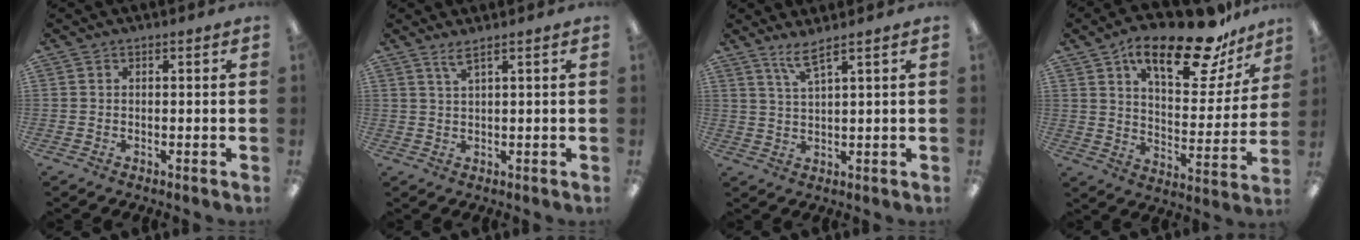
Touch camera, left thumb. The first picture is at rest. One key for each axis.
{"total": 2.6, "fx": 2.0, "fy": 0.0, "fz": 1.7, "tx": -0.040, "ty": -0.001, "tz": 0.035}
{"total": 4.4, "fx": 3.4, "fy": 0.1, "fz": 2.8, "tx": -0.065, "ty": -0.008, "tz": 0.060}
{"total": 21.8, "fx": 14.9, "fy": 8.2, "fz": 13.6, "tx": -0.210, "ty": -0.083, "tz": 0.248}